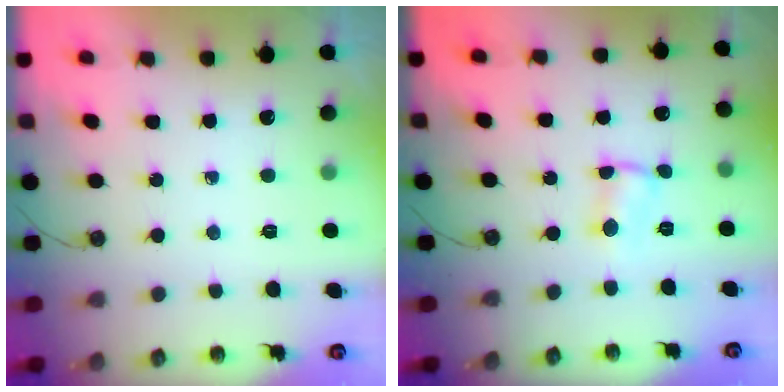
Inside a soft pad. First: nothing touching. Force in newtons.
{"total": 1.3, "press": 1.3, "slide": 0.5}